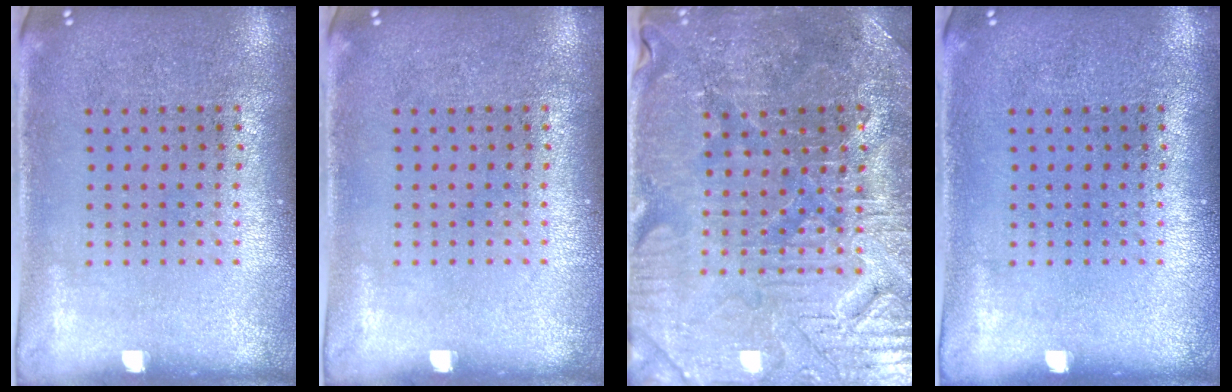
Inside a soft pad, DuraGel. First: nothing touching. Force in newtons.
{"total": 0.0}
{"total": 3.5, "press": 3.5, "slide": 0.5}
{"total": 0.0}